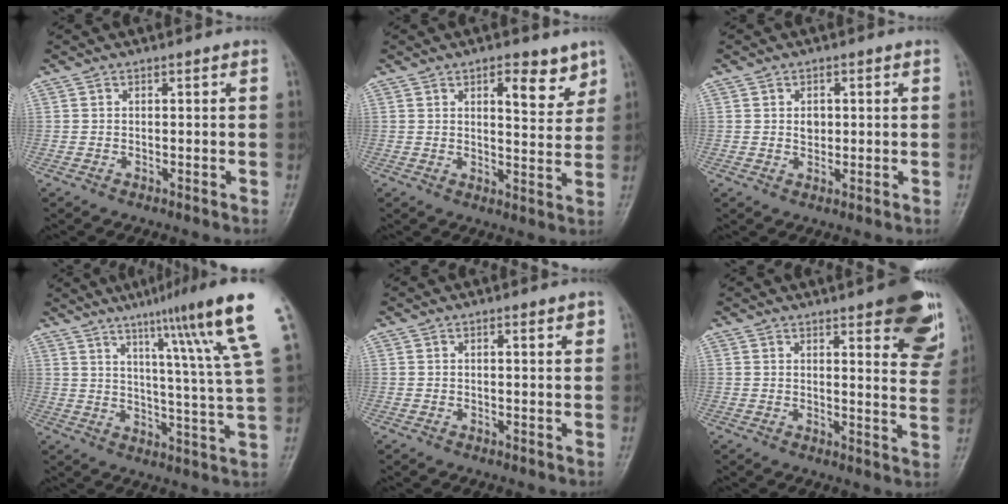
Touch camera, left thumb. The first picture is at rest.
{"total": 7.1, "force": [4.3, 3.0, 4.9], "torque": [-0.043, -0.028, 0.057]}
{"total": 2.3, "force": [0.4, 1.8, 1.4], "torque": [-0.010, -0.001, 0.007]}
{"total": 17.2, "force": [9.6, -0.6, 14.2], "torque": [-0.207, -0.041, 0.131]}
{"total": 1.8, "force": [0.9, 0.3, 1.5], "torque": [-0.021, -0.003, 0.012]}
{"total": 14.8, "force": [8.4, 4.3, 11.4], "torque": [-0.107, -0.044, 0.097]}